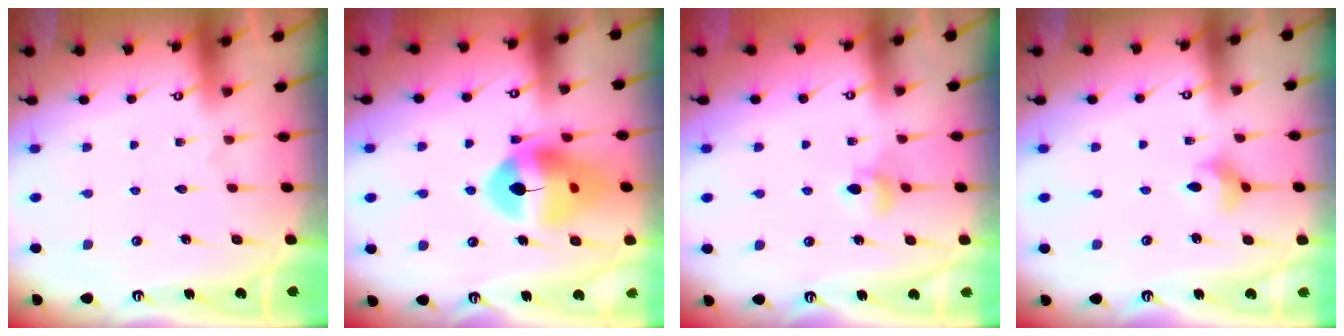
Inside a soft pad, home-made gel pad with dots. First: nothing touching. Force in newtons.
{"total": 14.9, "press": 14.8, "slide": 1.4}
{"total": 5.0, "press": 4.9, "slide": 0.8}
{"total": 4.2, "press": 4.2, "slide": 0.6}